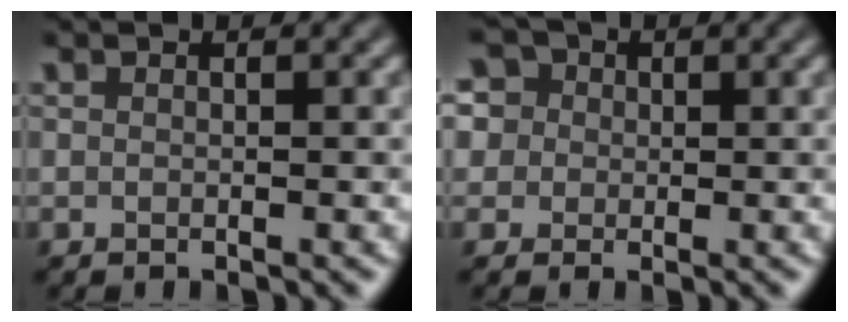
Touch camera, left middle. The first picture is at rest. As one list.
[{"total": 7.7, "force": [3.5, 5.9, 3.6], "torque": [-0.060, 0.035, 0.019]}]